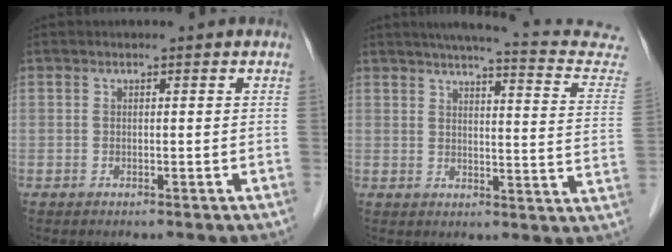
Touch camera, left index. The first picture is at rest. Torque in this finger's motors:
{"motor_torque": [0.36, -0.91, 0.00, 0.01]}